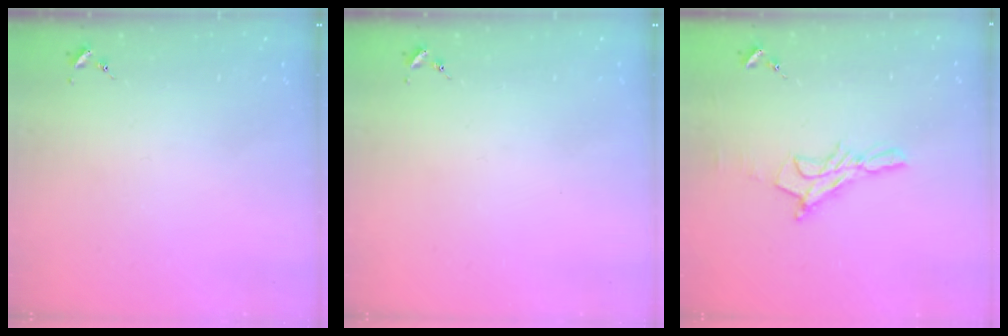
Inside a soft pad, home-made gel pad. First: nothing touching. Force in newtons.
{"total": 0.0}
{"total": 10.8, "press": 10.8, "slide": 0.7}